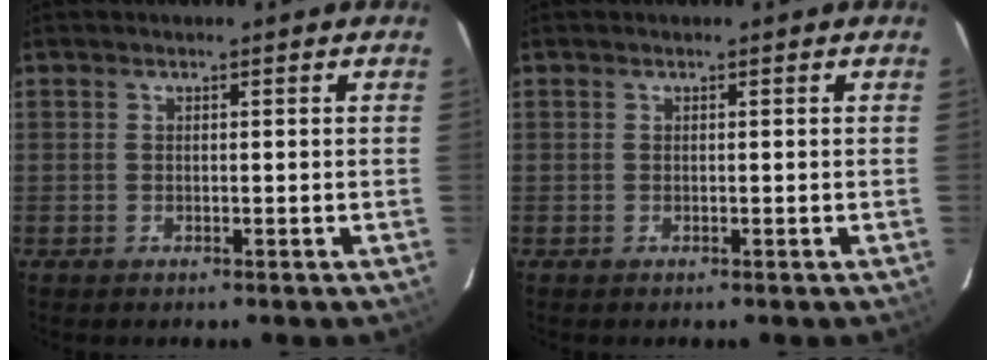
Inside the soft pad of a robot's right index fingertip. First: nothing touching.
{"total": 0.0}